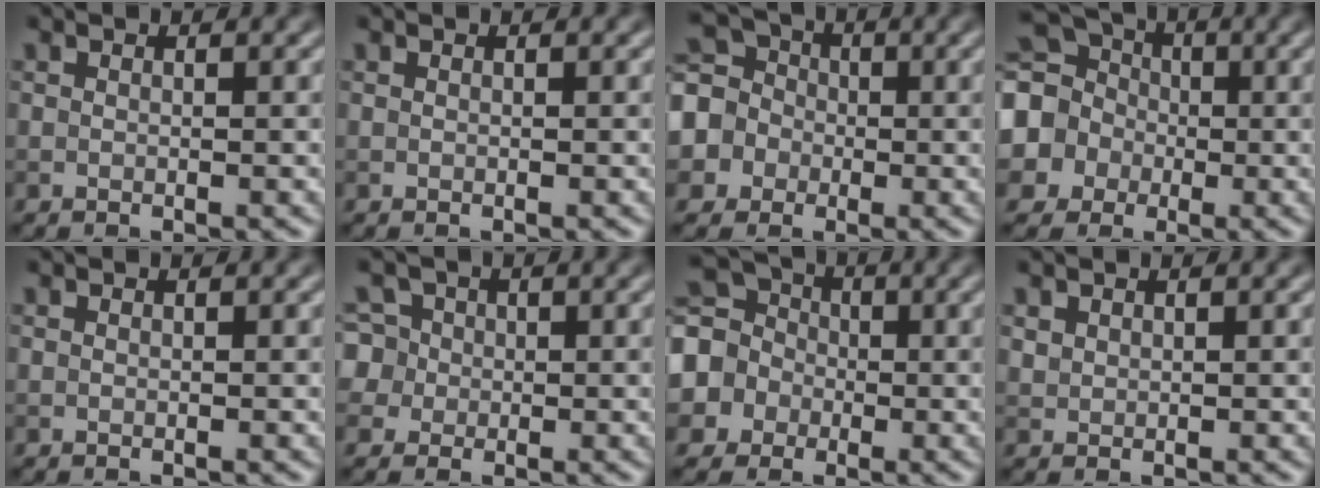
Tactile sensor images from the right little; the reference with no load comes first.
{"total": 0.0}
{"total": 5.6, "force": [-0.5, 5.3, 1.7], "torque": [-0.042, 0.023, -0.039]}
{"total": 10.9, "force": [0.3, 10.0, 4.3], "torque": [-0.126, 0.021, -0.032]}
{"total": 0.0}
{"total": 4.9, "force": [0.9, 4.6, 1.6], "torque": [-0.027, 0.044, -0.007]}
{"total": 7.3, "force": [-0.2, 6.8, 2.8], "torque": [-0.077, 0.021, -0.044]}
{"total": 0.8, "force": [0.6, 0.6, 0.1], "torque": [-0.003, -0.002, 0.016]}